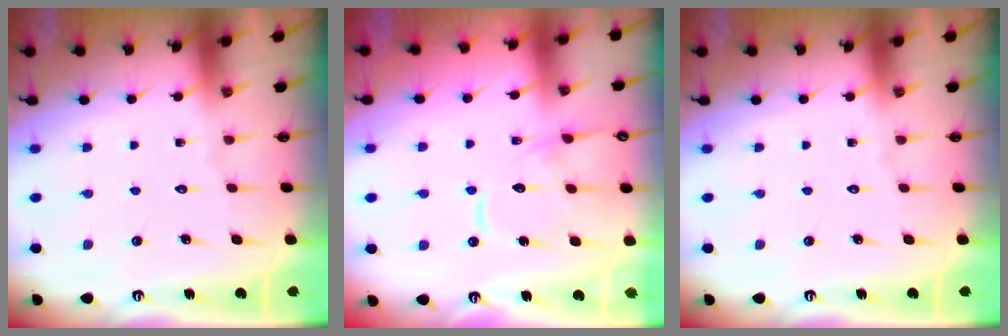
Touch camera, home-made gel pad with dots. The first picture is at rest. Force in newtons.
{"total": 11.3, "press": 11.2, "slide": 1.1}
{"total": 0.0}